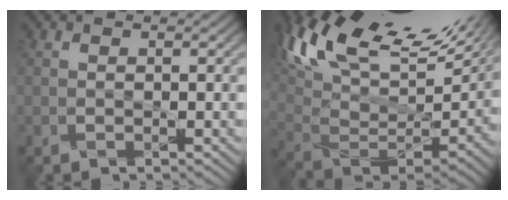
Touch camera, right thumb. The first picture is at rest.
{"total": 20.1, "force": [12.7, 7.6, 13.6], "torque": [-0.271, 0.043, 0.215]}